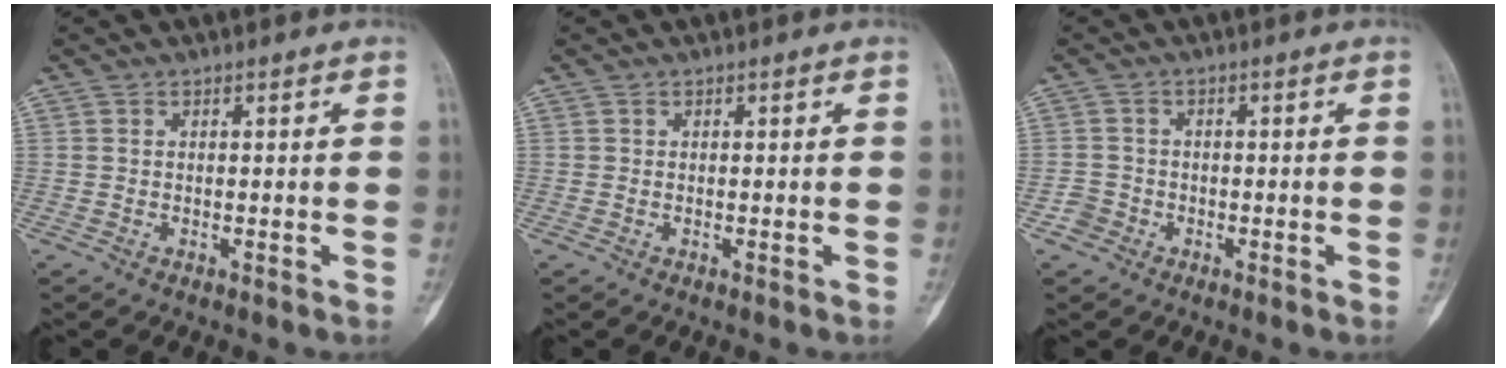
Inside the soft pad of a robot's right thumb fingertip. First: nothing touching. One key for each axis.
{"total": 0.0}
{"total": 2.3, "fx": -1.3, "fy": 1.9, "fz": 0.1, "tx": 0.009, "ty": 0.010, "tz": -0.031}